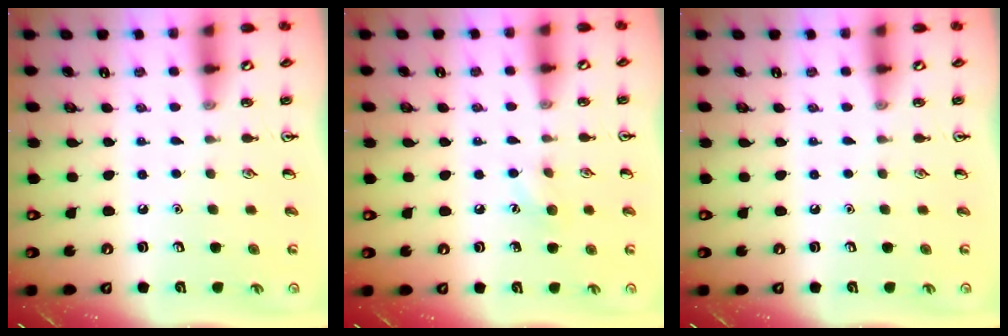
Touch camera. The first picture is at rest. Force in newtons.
{"total": 6.5, "press": 6.3, "slide": 1.6}
{"total": 0.0}